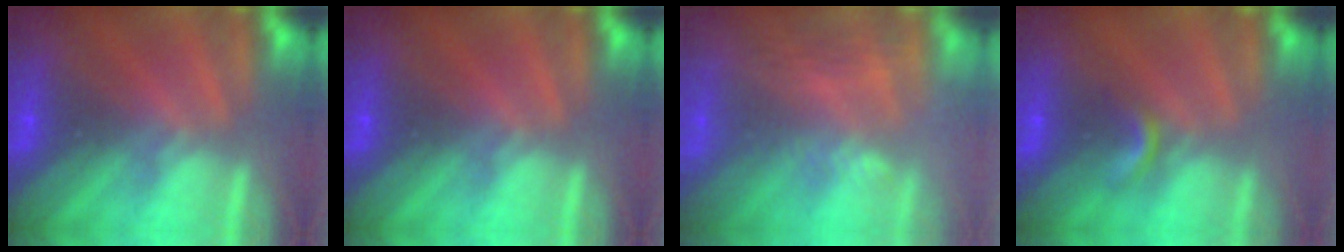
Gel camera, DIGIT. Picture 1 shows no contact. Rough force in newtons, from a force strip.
{"total": 0.0}
{"total": 3.0}
{"total": 2.2}